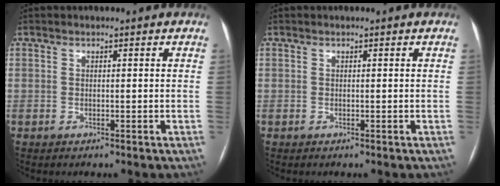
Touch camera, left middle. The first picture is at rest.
{"total": 0.0}